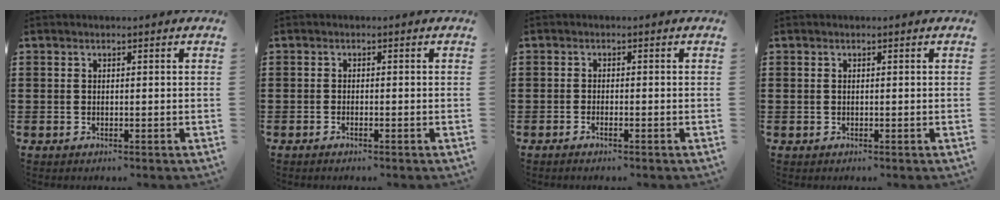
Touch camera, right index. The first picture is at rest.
{"total": 0.7, "force": [-0.6, 0.1, 0.4], "torque": [-0.011, -0.004, -0.011]}
{"total": 1.0, "force": [-0.7, 0.1, 0.6], "torque": [-0.014, -0.005, -0.013]}
{"total": 0.0}